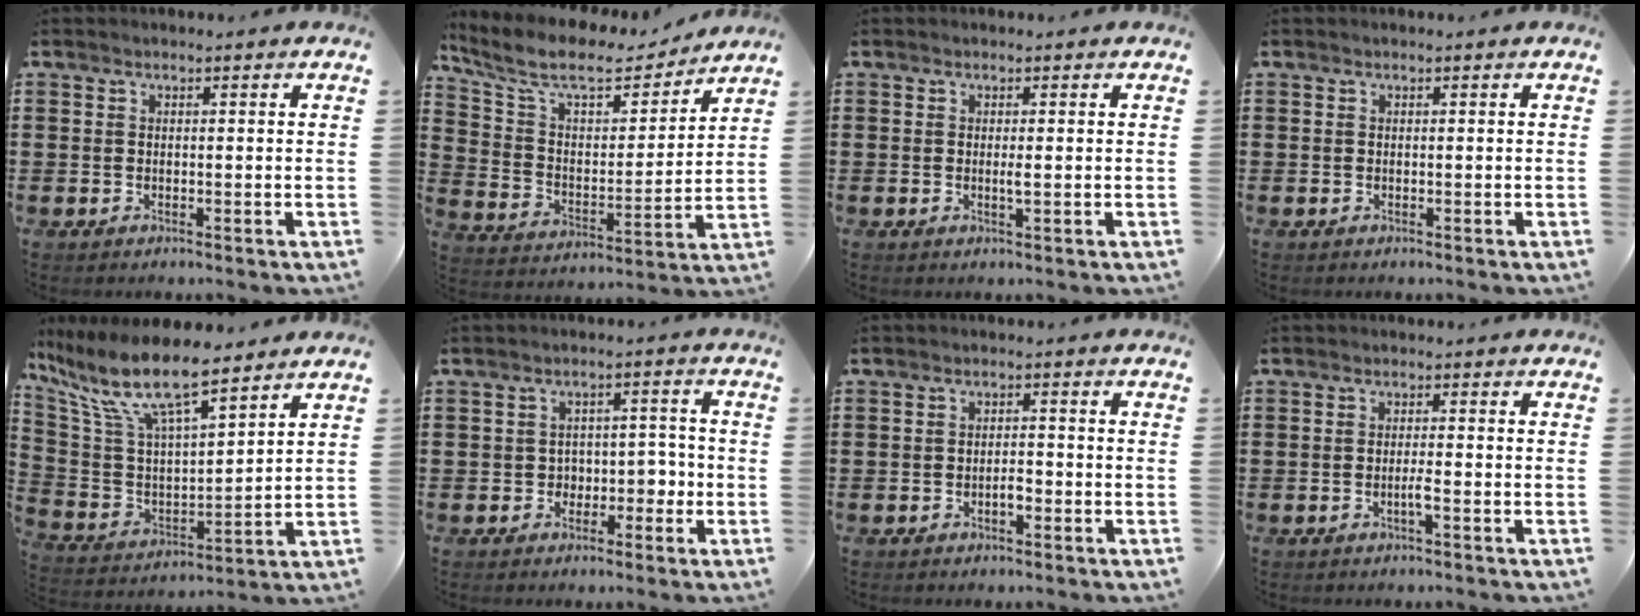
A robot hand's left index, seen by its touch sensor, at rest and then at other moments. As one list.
[{"total": 9.7, "force": [8.2, 2.4, 4.6], "torque": [-0.124, -0.044, 0.140]}, {"total": 1.2, "force": [0.0, 0.1, 1.2], "torque": [-0.023, -0.005, 0.001]}, {"total": 0.0}, {"total": 11.5, "force": [8.6, 2.4, 7.2], "torque": [-0.180, -0.047, 0.146]}, {"total": 3.5, "force": [-1.3, 2.9, 1.6], "torque": [-0.032, 0.005, -0.035]}, {"total": 1.9, "force": [-0.8, 0.6, 1.6], "torque": [-0.031, 0.003, -0.016]}, {"total": 1.8, "force": [-0.7, -0.1, 1.6], "torque": [-0.030, 0.000, -0.014]}]